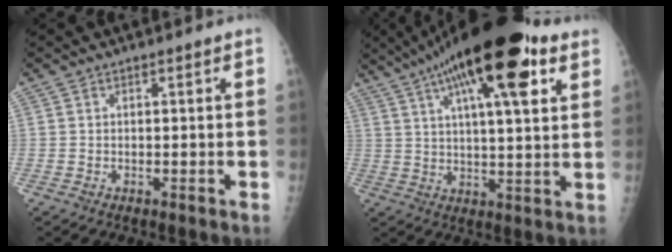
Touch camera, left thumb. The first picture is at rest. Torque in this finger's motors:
{"motor_torque": [2.35, -0.64, 2.50, -0.26, 0.45]}